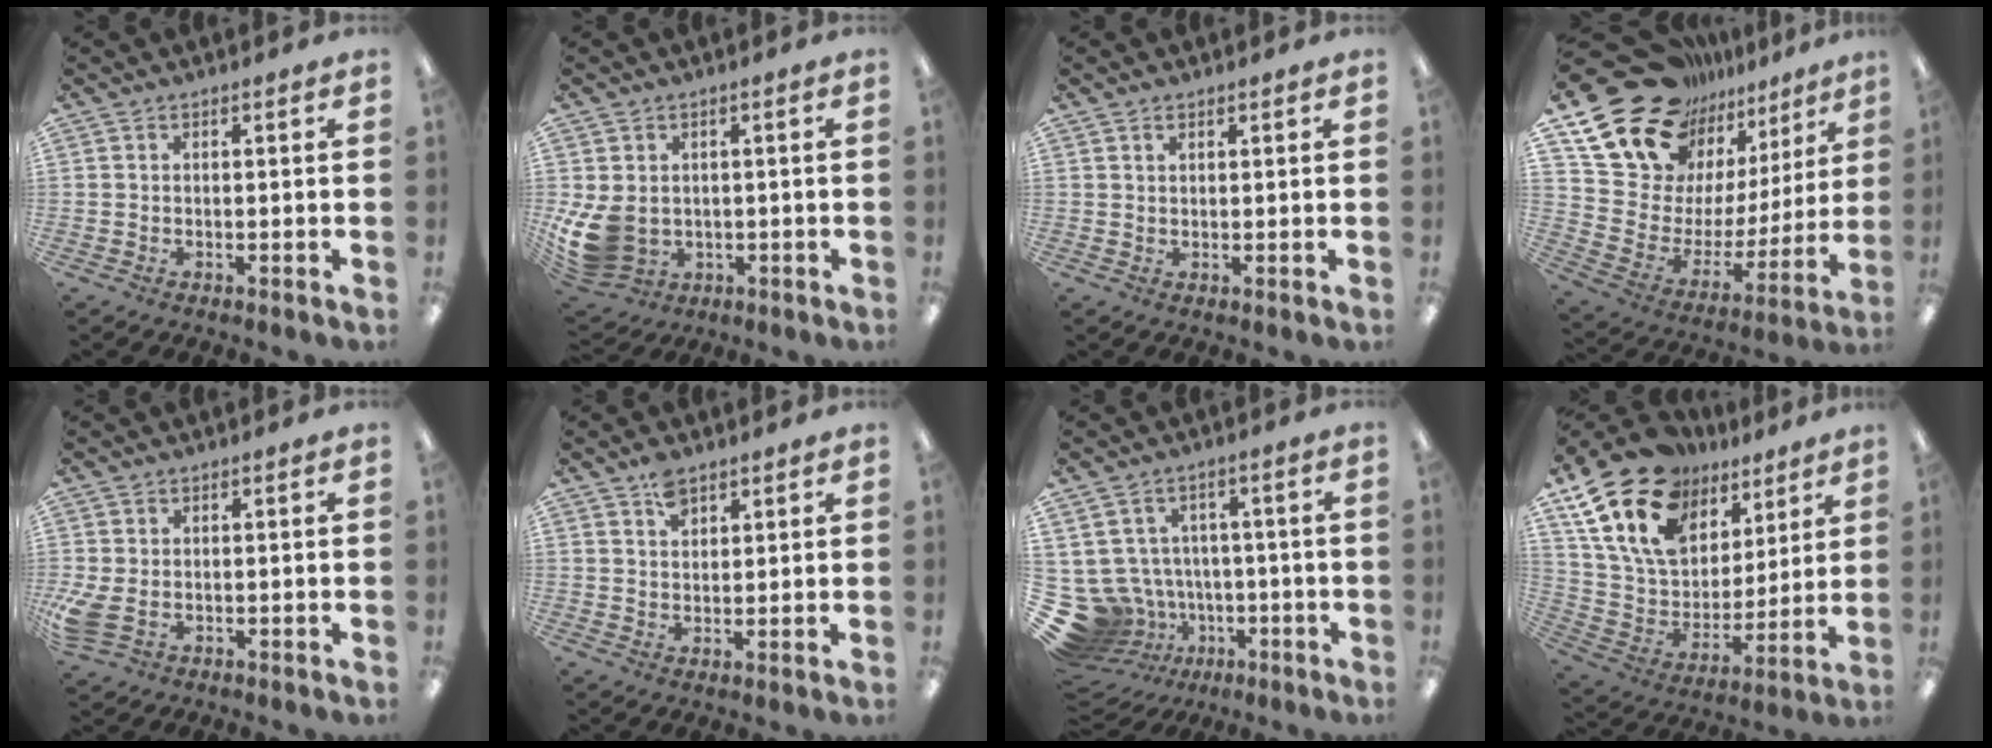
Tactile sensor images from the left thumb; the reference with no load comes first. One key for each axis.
{"total": 10.2, "fx": -0.6, "fy": 8.2, "fz": 6.0, "tx": -0.141, "ty": 0.000, "tz": -0.003}
{"total": 1.2, "fx": 0.9, "fy": 0.6, "fz": 0.5, "tx": -0.011, "ty": 0.001, "tz": 0.017}
{"total": 21.5, "fx": 16.3, "fy": 12.3, "fz": 6.6, "tx": -0.128, "ty": -0.129, "tz": 0.315}
{"total": 5.1, "fx": -0.6, "fy": 3.6, "fz": 3.5, "tx": -0.079, "ty": -0.004, "tz": -0.012}
{"total": 4.4, "fx": 2.9, "fy": 2.5, "fz": 2.1, "tx": -0.031, "ty": -0.006, "tz": 0.053}
{"total": 12.0, "fx": -3.8, "fy": 10.8, "fz": 3.5, "tx": -0.113, "ty": 0.010, "tz": -0.045}
{"total": 21.7, "fx": 12.9, "fy": 13.4, "fz": 11.2, "tx": -0.223, "ty": -0.063, "tz": 0.235}